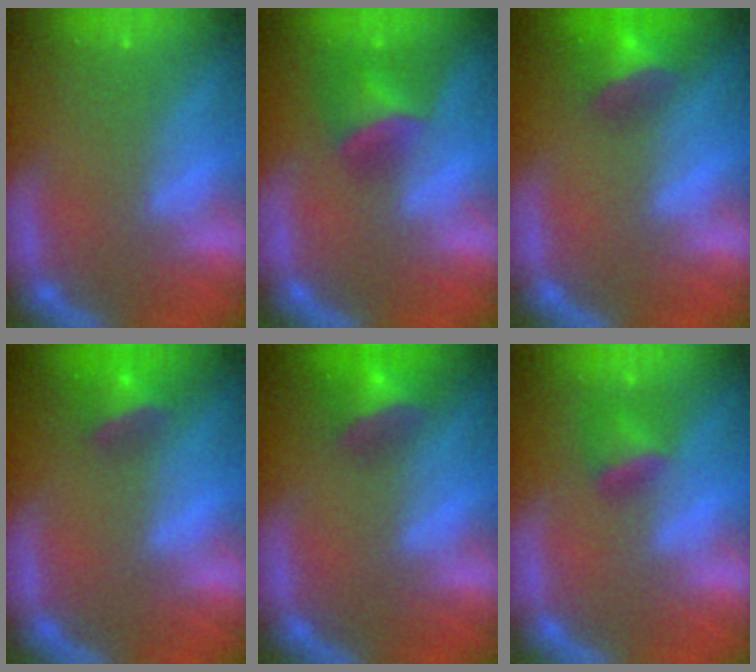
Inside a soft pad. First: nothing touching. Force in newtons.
{"total": 4.4}
{"total": 5.0}
{"total": 4.0}
{"total": 5.0}
{"total": 2.9}